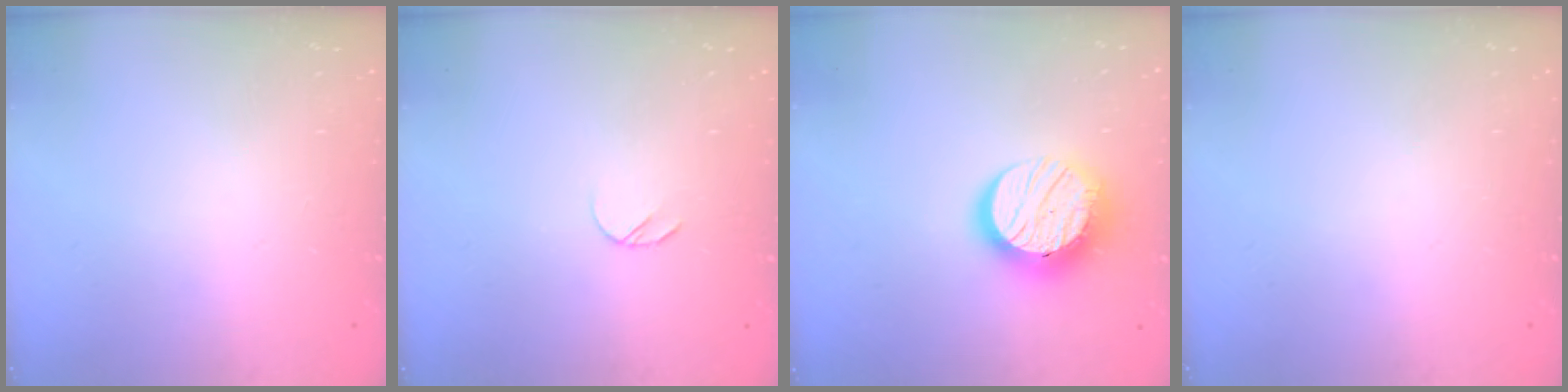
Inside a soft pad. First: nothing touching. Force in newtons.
{"total": 3.2, "press": 3.2, "slide": 0.3}
{"total": 14.6, "press": 14.6, "slide": 0.7}
{"total": 0.0}